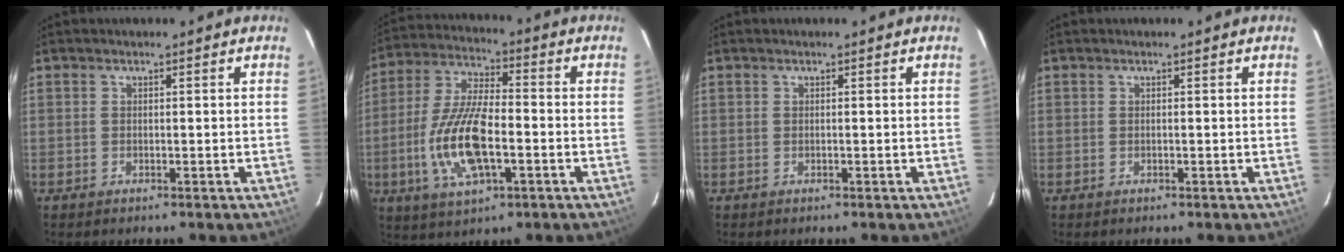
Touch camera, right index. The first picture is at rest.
{"total": 15.1, "force": [-3.8, 5.8, 13.4], "torque": [-0.284, -0.005, -0.072]}
{"total": 0.0}
{"total": 0.0}